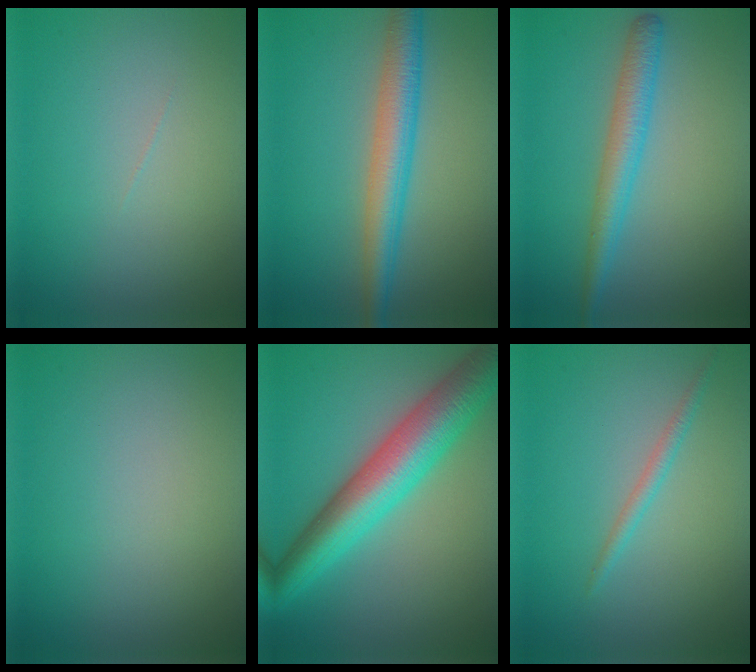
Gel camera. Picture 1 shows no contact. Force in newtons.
{"total": 4.9, "press": 4.9, "slide": 0.0}
{"total": 3.4, "press": 3.4, "slide": 0.0}
{"total": 0.0}
{"total": 9.2, "press": 9.2, "slide": 0.3}
{"total": 1.3, "press": 1.3, "slide": 0.1}